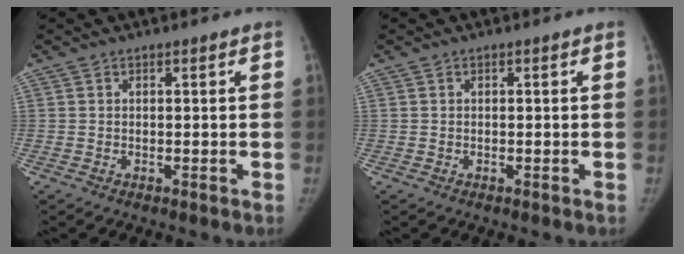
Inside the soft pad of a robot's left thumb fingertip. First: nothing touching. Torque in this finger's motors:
{"motor_torque": [0.01, -0.12, 0.24, -0.53, 0.03]}